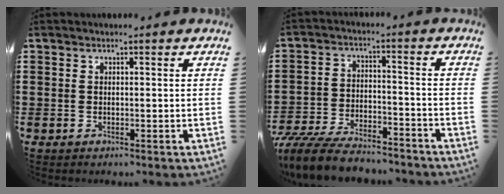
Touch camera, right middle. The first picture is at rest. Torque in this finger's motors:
{"motor_torque": [2.12, -0.01, 0.73, 0.21]}